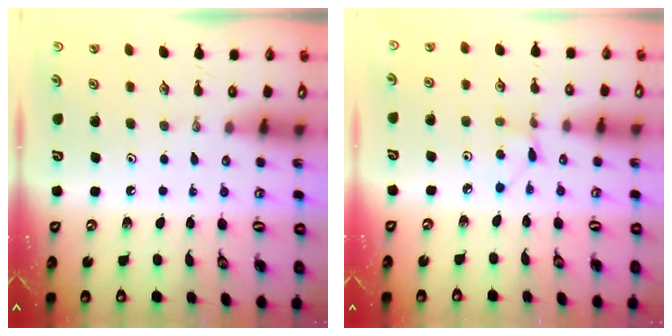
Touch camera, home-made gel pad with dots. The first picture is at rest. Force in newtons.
{"total": 2.9, "press": 2.9, "slide": 0.4}